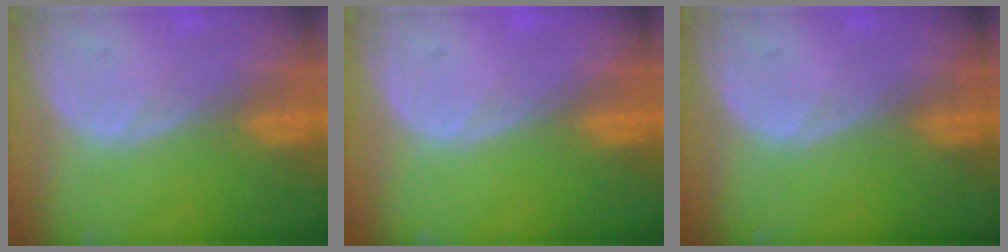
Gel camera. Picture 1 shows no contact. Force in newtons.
{"total": 0.0}
{"total": 0.0}